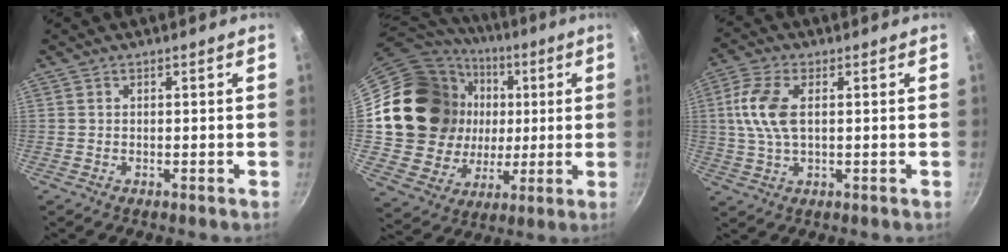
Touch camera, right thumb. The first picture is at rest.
{"total": 25.4, "force": [3.6, 21.4, 13.3], "torque": [-0.231, 0.017, 0.080]}
{"total": 8.7, "force": [1.4, 4.4, 7.4], "torque": [-0.156, 0.009, 0.022]}